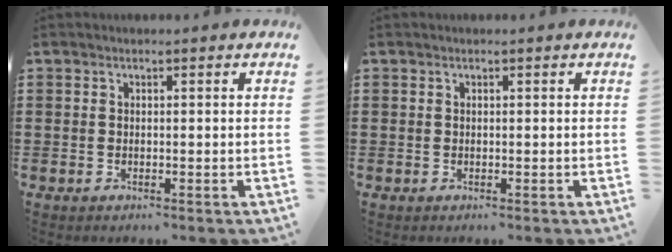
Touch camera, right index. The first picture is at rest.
{"total": 0.0}